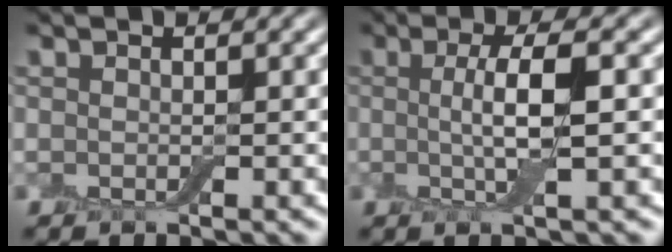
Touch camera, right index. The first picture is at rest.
{"total": 4.4, "force": [0.1, 1.0, 4.3], "torque": [-0.082, 0.000, 0.002]}